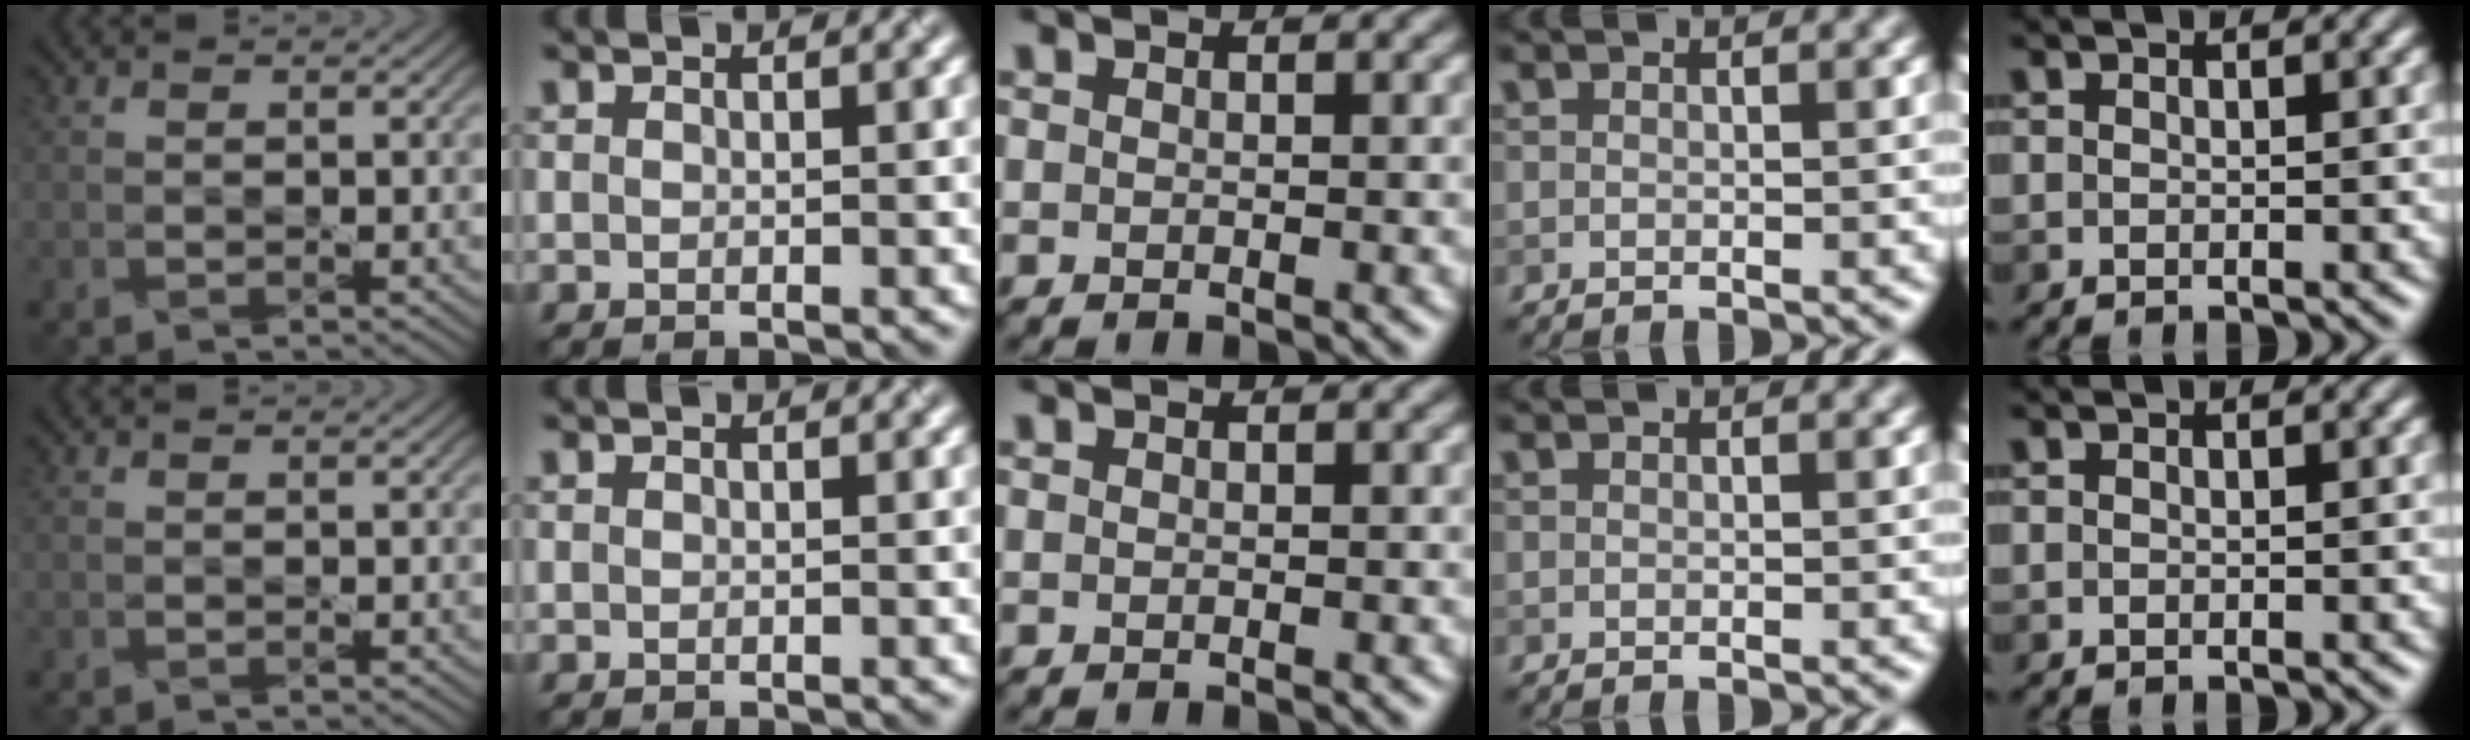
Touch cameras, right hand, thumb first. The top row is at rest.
{}